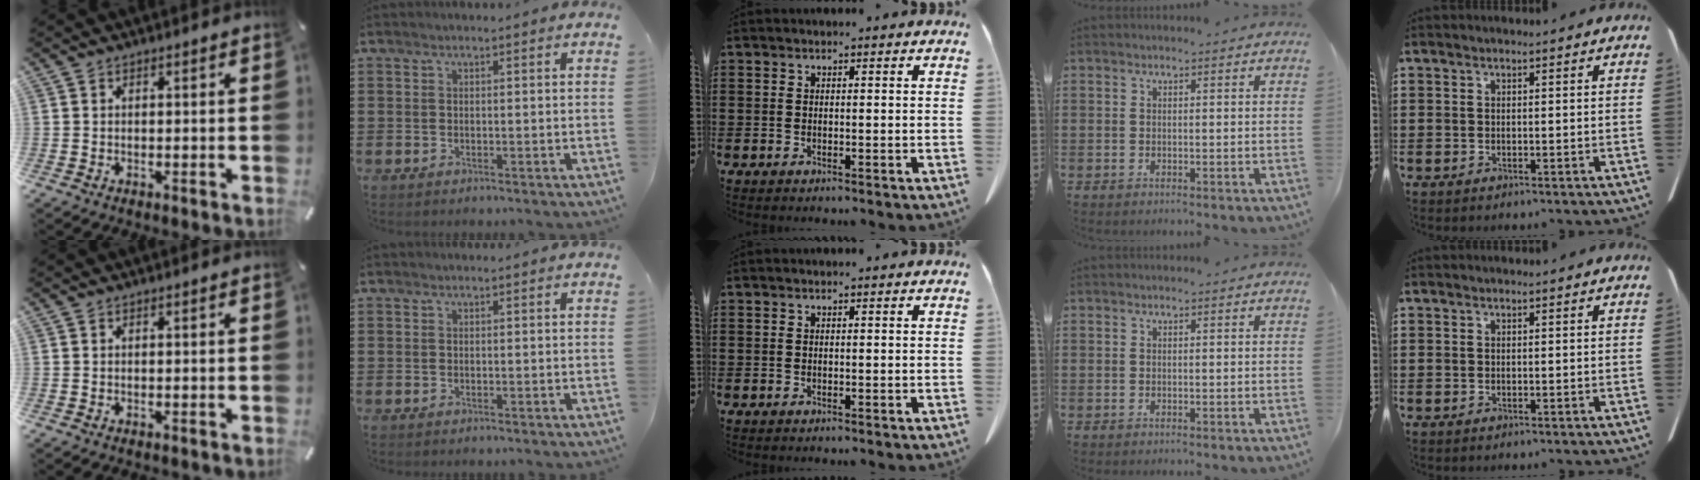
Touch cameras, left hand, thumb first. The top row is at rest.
{}